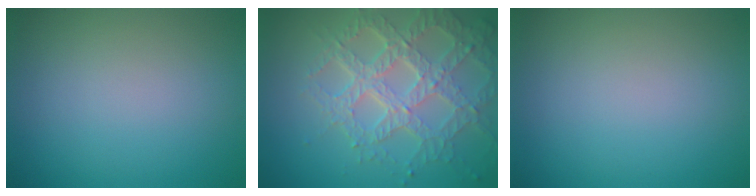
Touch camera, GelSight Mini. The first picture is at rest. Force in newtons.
{"total": 7.2, "press": 5.3, "slide": 4.9}
{"total": 0.0}